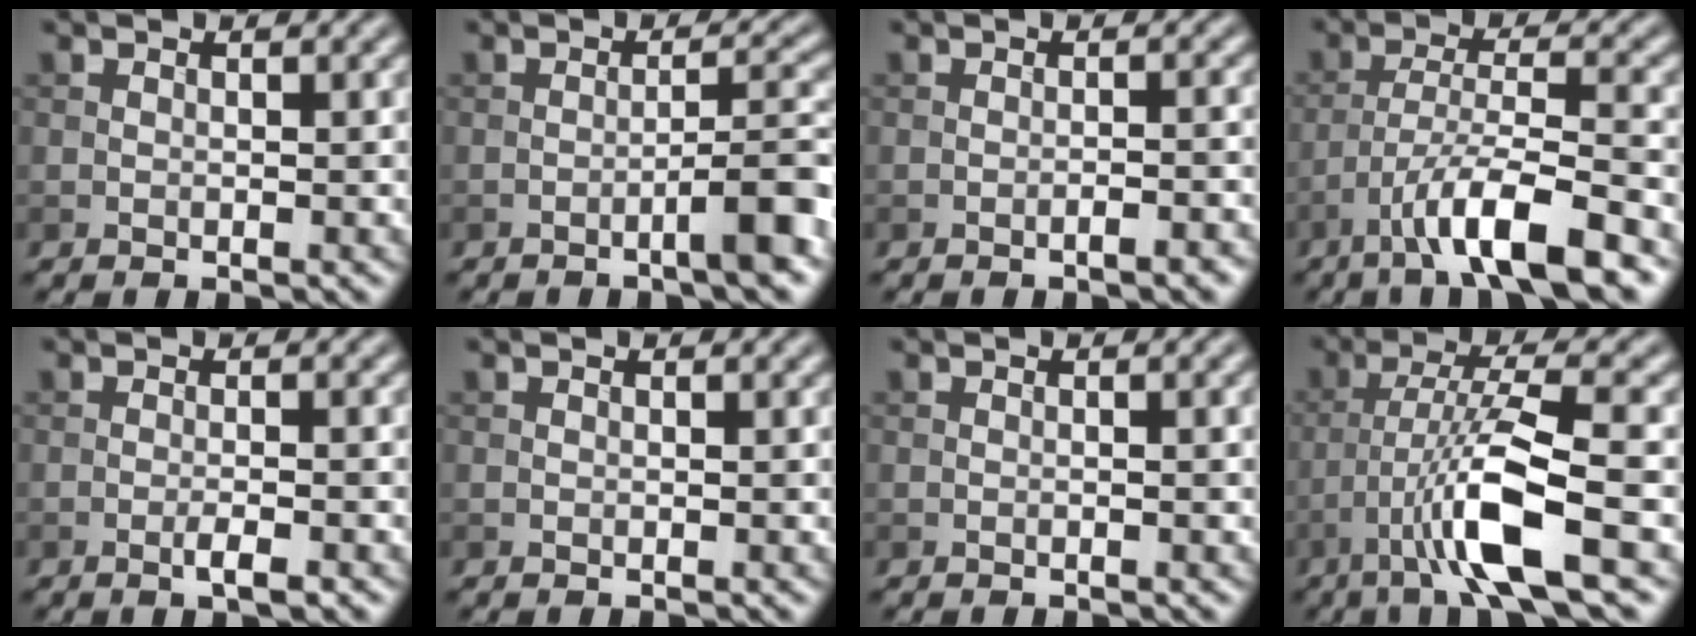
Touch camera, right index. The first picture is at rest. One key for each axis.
{"total": 4.2, "fx": -2.1, "fy": 0.5, "fz": 3.6, "tx": -0.048, "ty": 0.017, "tz": -0.040}
{"total": 1.9, "fx": -1.1, "fy": 0.4, "fz": 1.5, "tx": -0.019, "ty": 0.006, "tz": -0.018}
{"total": 8.1, "fx": -5.0, "fy": 1.5, "fz": 6.2, "tx": -0.103, "ty": 0.007, "tz": -0.088}
{"total": 1.9, "fx": -0.8, "fy": 0.3, "fz": 1.6, "tx": -0.025, "ty": 0.003, "tz": -0.017}
{"total": 0.0}
{"total": 1.1, "fx": -0.1, "fy": 0.2, "fz": 1.1, "tx": -0.013, "ty": 0.000, "tz": -0.003}
{"total": 7.7, "fx": -3.4, "fy": 0.9, "fz": 6.8, "tx": -0.130, "ty": 0.010, "tz": -0.067}